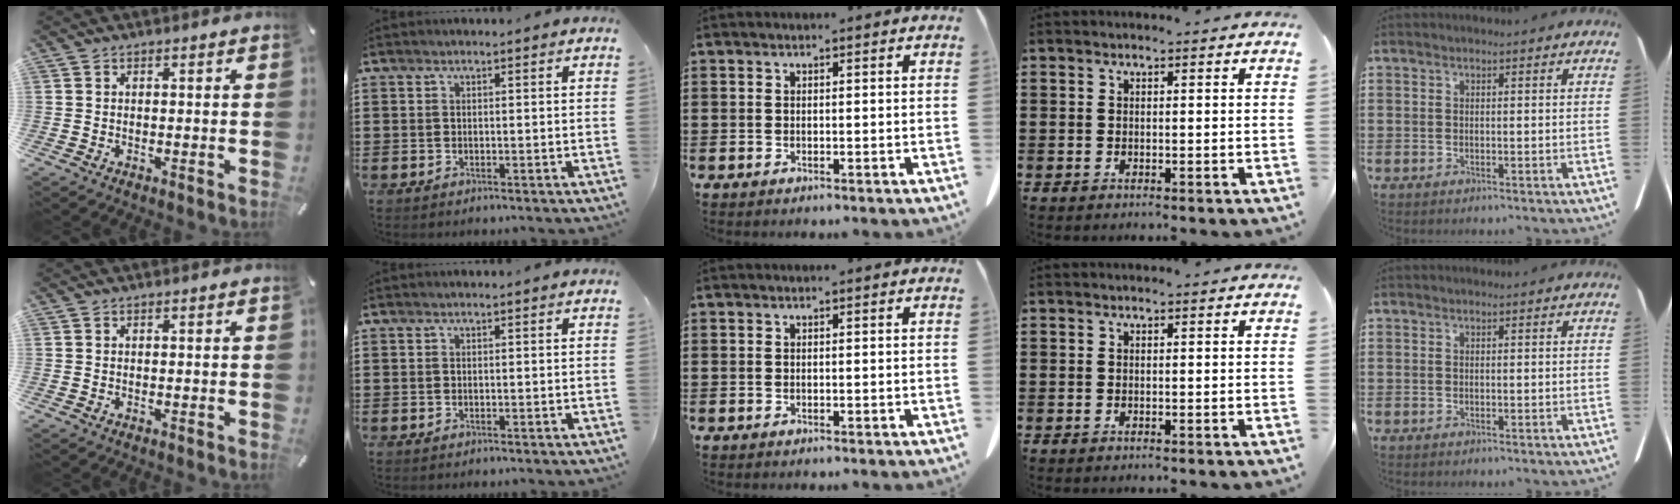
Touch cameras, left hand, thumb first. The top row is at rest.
{}